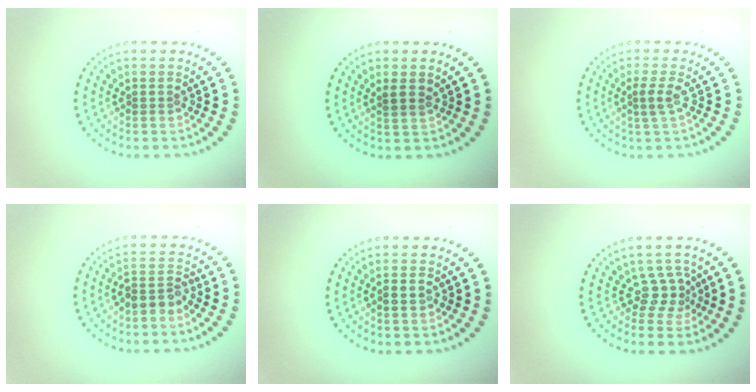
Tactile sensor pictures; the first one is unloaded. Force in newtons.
{"total": 1.0, "press": 0.8, "slide": 0.7}
{"total": 1.6, "press": 1.2, "slide": 1.1}
{"total": 2.2, "press": 1.8, "slide": 1.3}
{"total": 1.2, "press": 1.2, "slide": 0.3}
{"total": 2.2, "press": 1.5, "slide": 1.7}